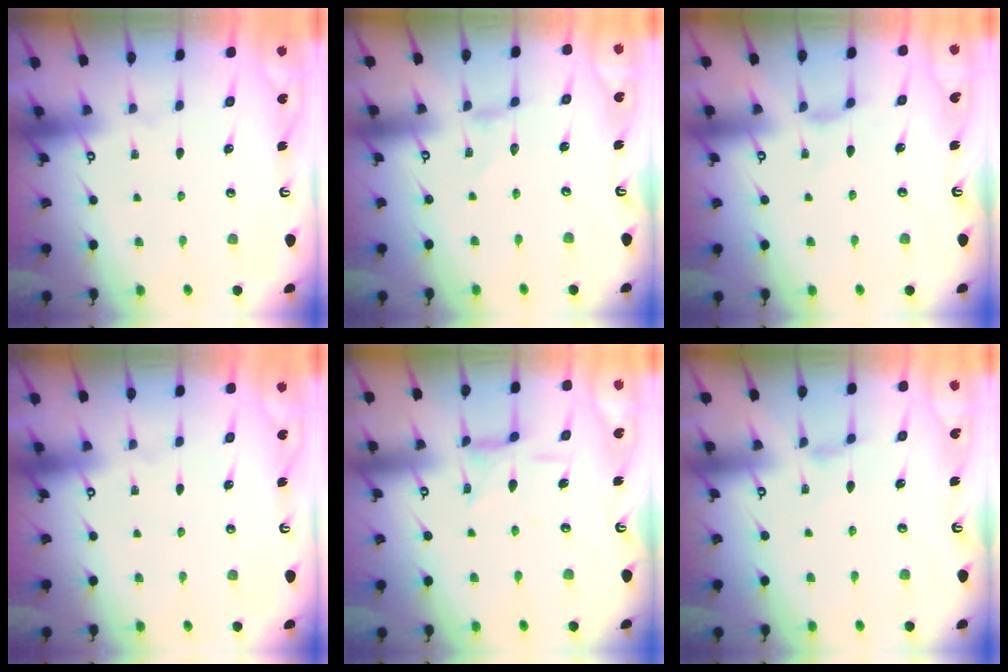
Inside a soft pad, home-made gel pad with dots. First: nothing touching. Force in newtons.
{"total": 0.0}
{"total": 1.7, "press": 1.6, "slide": 0.4}
{"total": 0.0}
{"total": 7.8, "press": 7.8, "slide": 0.5}
{"total": 1.9, "press": 1.9, "slide": 0.4}